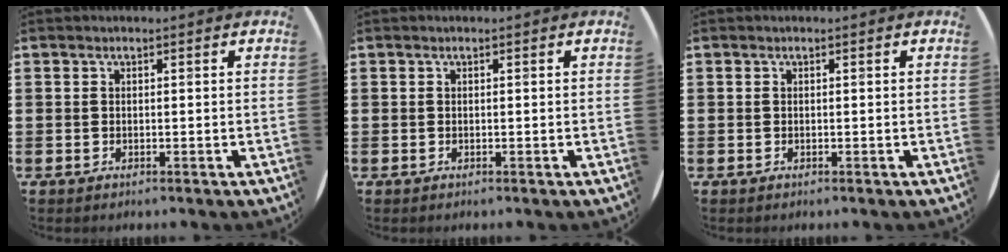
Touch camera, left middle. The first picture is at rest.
{"total": 0.0}
{"total": 0.0}